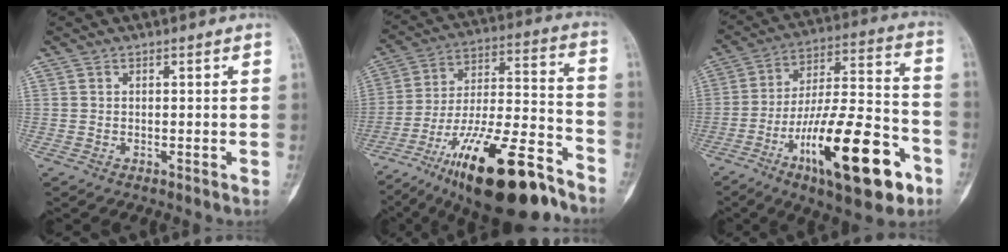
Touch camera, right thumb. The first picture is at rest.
{"total": 26.5, "force": [-17.2, 7.7, 18.7], "torque": [-0.285, 0.075, -0.283]}
{"total": 25.0, "force": [-11.3, 8.0, 20.8], "torque": [-0.333, 0.060, -0.177]}